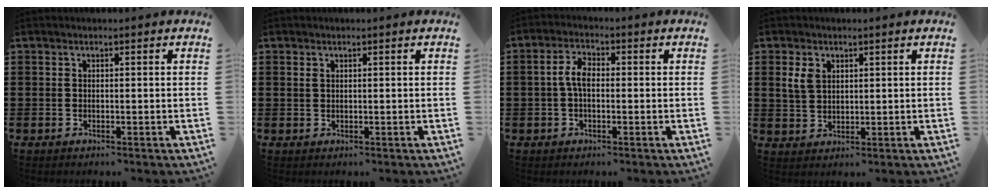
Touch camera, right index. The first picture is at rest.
{"total": 0.7, "force": [0.3, 0.5, 0.4], "torque": [-0.009, 0.003, 0.007]}
{"total": 4.0, "force": [-0.3, 2.0, 3.5], "torque": [-0.080, 0.001, -0.010]}
{"total": 3.4, "force": [1.5, 2.4, 1.9], "torque": [-0.044, 0.010, 0.028]}